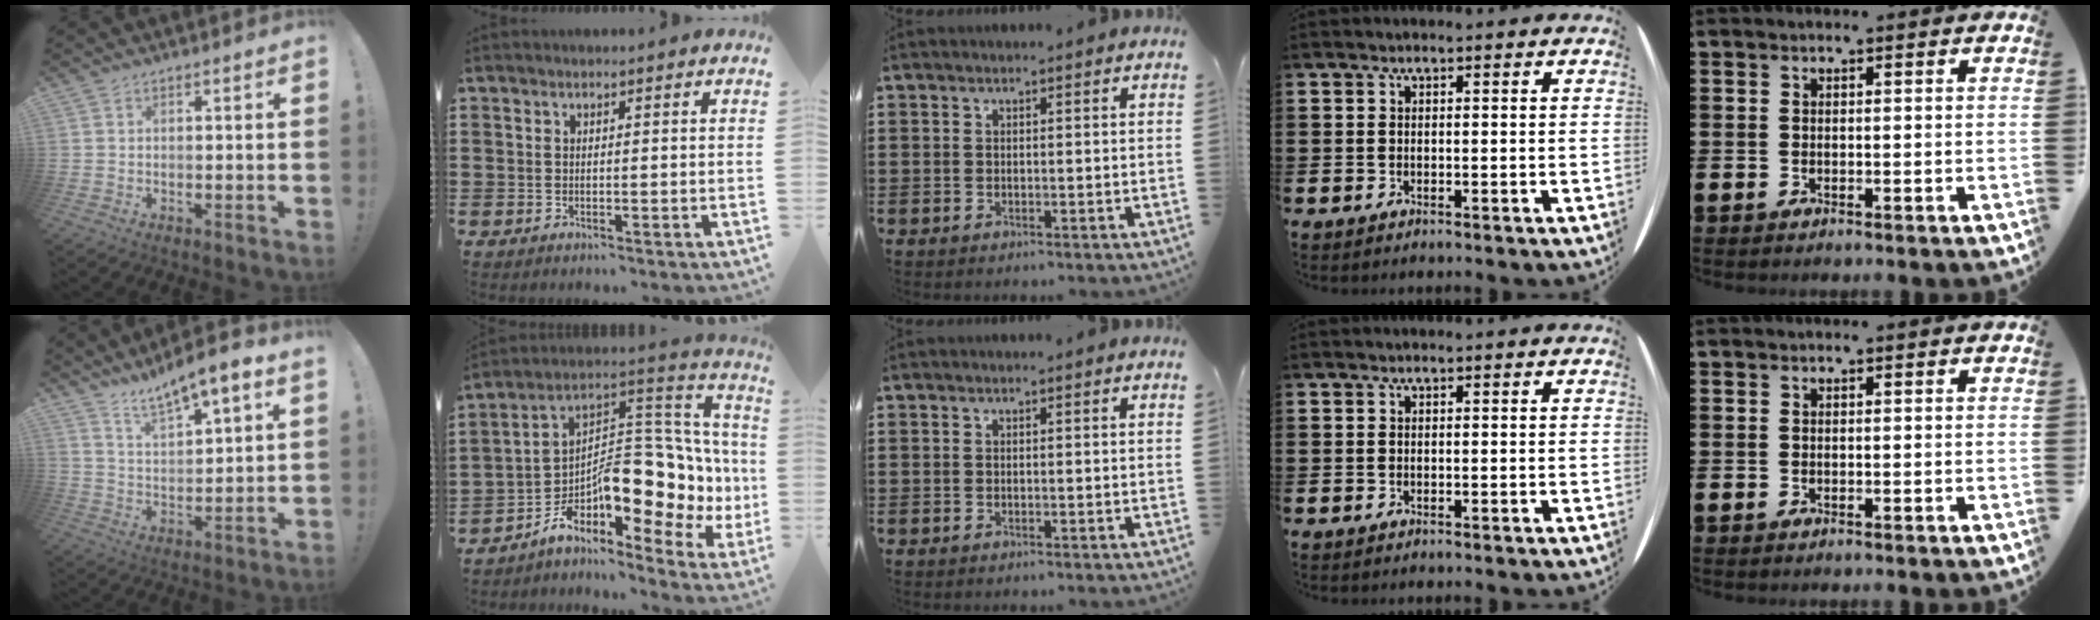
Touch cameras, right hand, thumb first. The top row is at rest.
{"thumb": {"total": 9.1, "force": [7.6, 1.4, 4.7], "torque": [-0.082, -0.053, 0.131]}, "index": {"total": 11.1, "force": [-3.0, 5.8, 9.0], "torque": [-0.128, -0.038, -0.056]}}